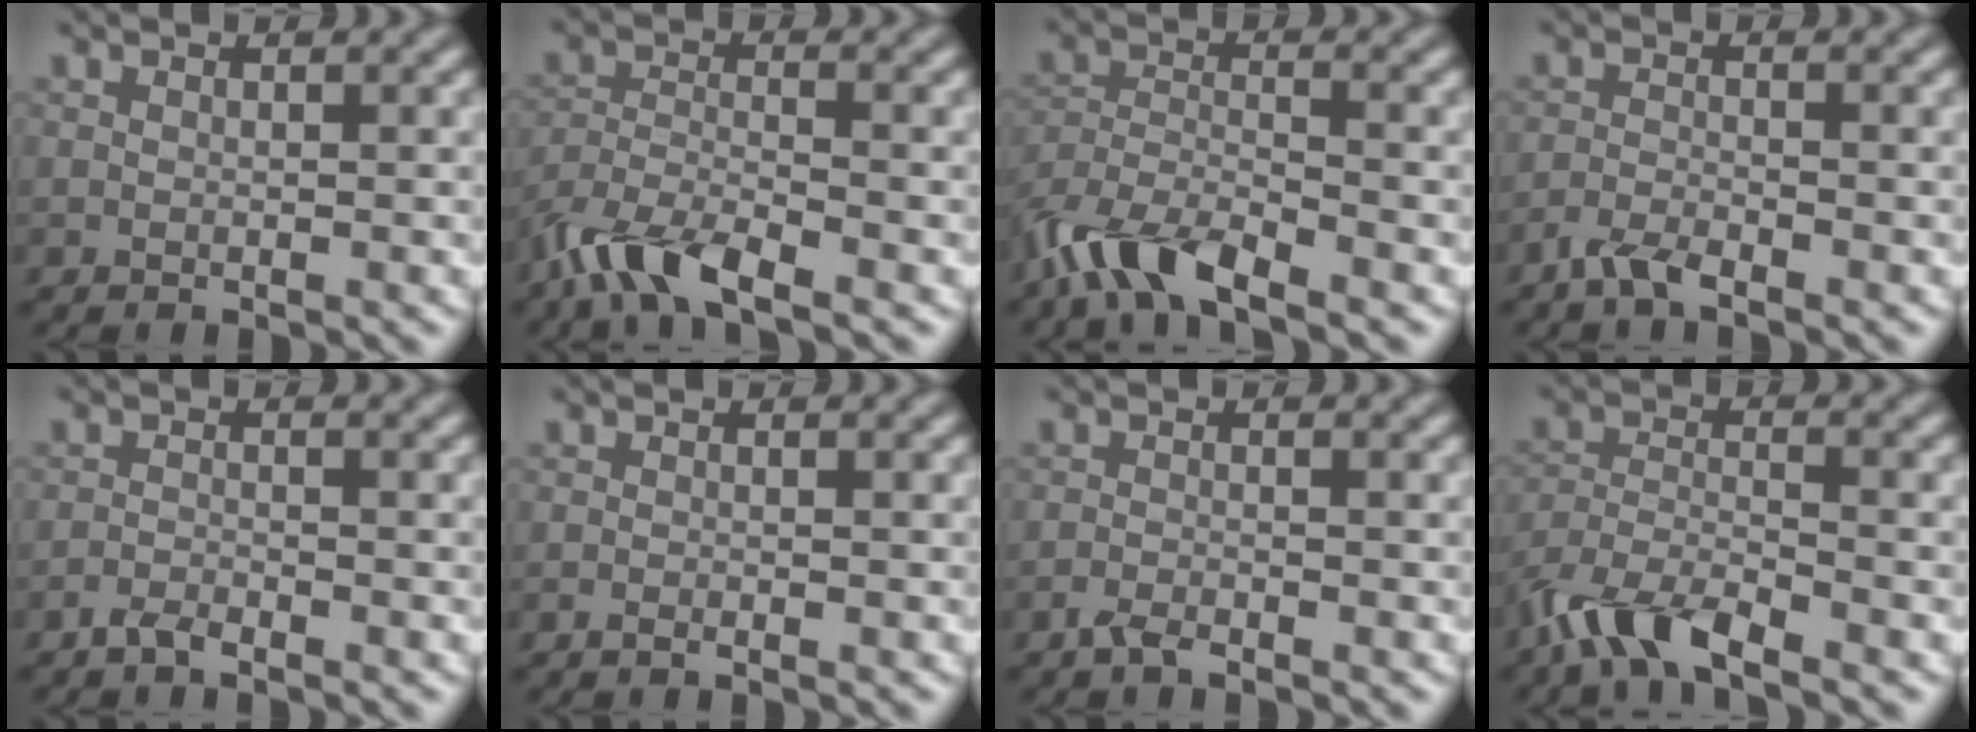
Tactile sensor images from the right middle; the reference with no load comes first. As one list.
[{"total": 5.6, "force": [-4.3, 1.4, 3.3], "torque": [-0.066, -0.006, -0.091]}, {"total": 6.3, "force": [-4.8, 1.7, 3.6], "torque": [-0.069, -0.004, -0.100]}, {"total": 2.2, "force": [-1.7, 0.4, 1.2], "torque": [-0.028, -0.001, -0.041]}, {"total": 1.2, "force": [-1.1, 0.2, 0.6], "torque": [-0.012, 0.003, -0.024]}, {"total": 0.5, "force": [-0.4, 0.1, 0.4], "torque": [-0.005, 0.000, -0.008]}, {"total": 1.3, "force": [-1.0, 0.2, 0.7], "torque": [-0.015, 0.002, -0.023]}, {"total": 5.6, "force": [-4.4, 1.3, 3.2], "torque": [-0.063, -0.006, -0.092]}]